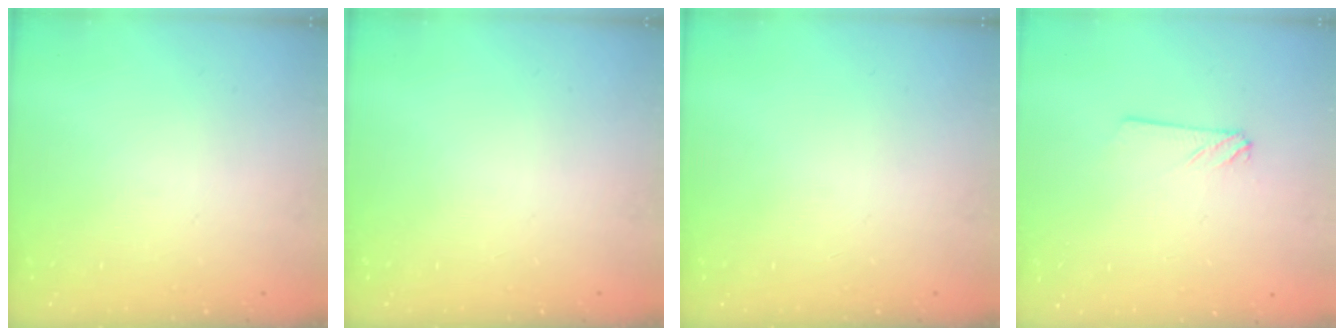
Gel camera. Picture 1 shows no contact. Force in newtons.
{"total": 0.0}
{"total": 0.0}
{"total": 2.4, "press": 2.4, "slide": 0.2}